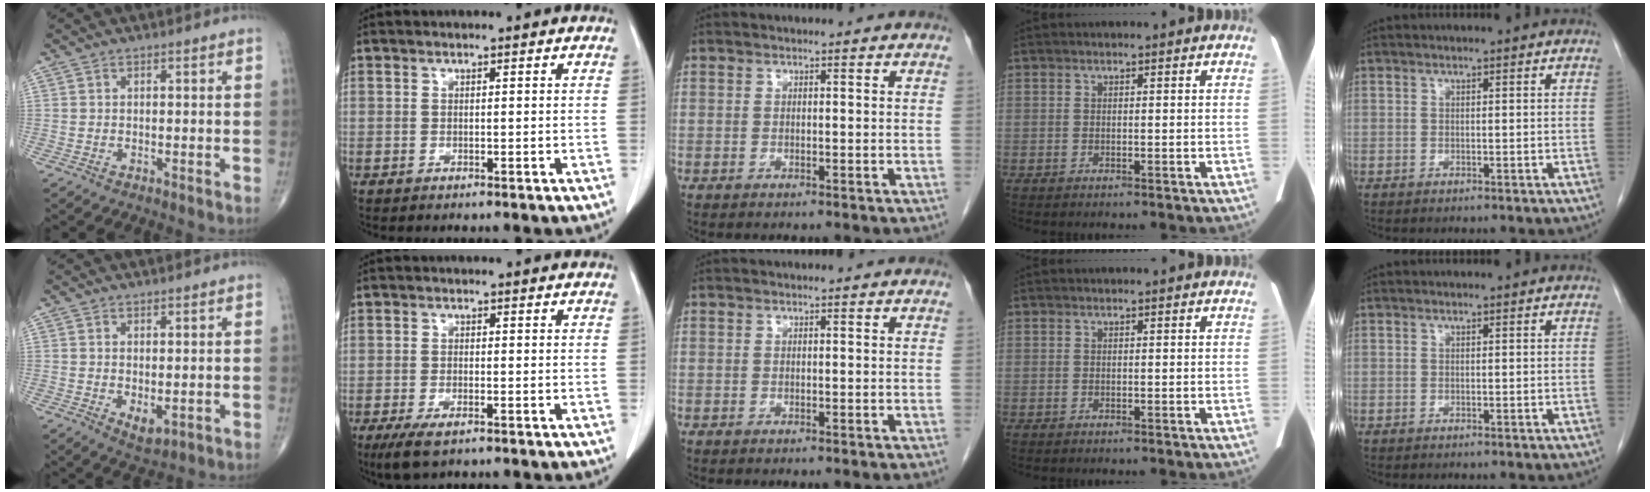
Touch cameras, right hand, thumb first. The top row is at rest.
{"thumb": {"total": 3.4, "force": [-0.4, 1.8, 2.9], "torque": [-0.037, -0.009, 0.003]}, "index": {"total": 4.3, "force": [-2.7, 1.2, 3.1], "torque": [-0.063, -0.009, -0.041]}}